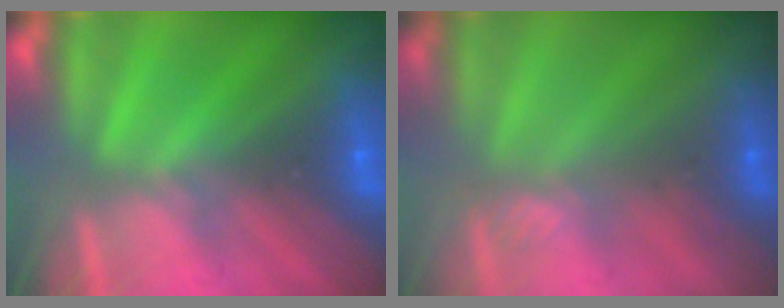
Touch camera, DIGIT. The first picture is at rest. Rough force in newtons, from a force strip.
{"total": 2.7}